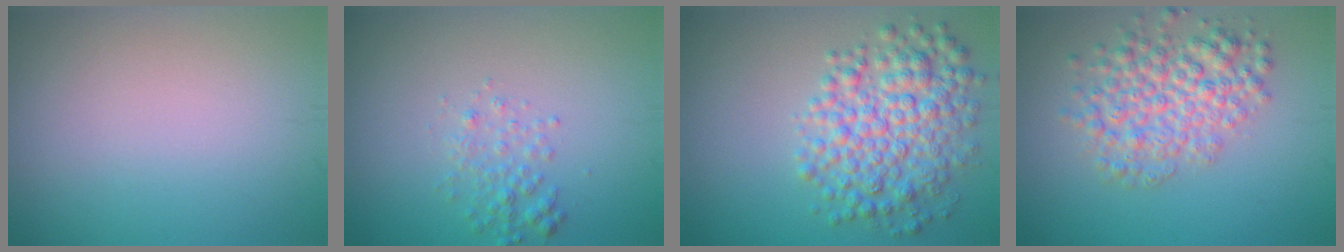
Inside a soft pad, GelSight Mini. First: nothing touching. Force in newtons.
{"total": 1.8, "press": 1.8, "slide": 0.1}
{"total": 6.2, "press": 6.2, "slide": 0.0}
{"total": 5.2, "press": 5.2, "slide": 0.2}